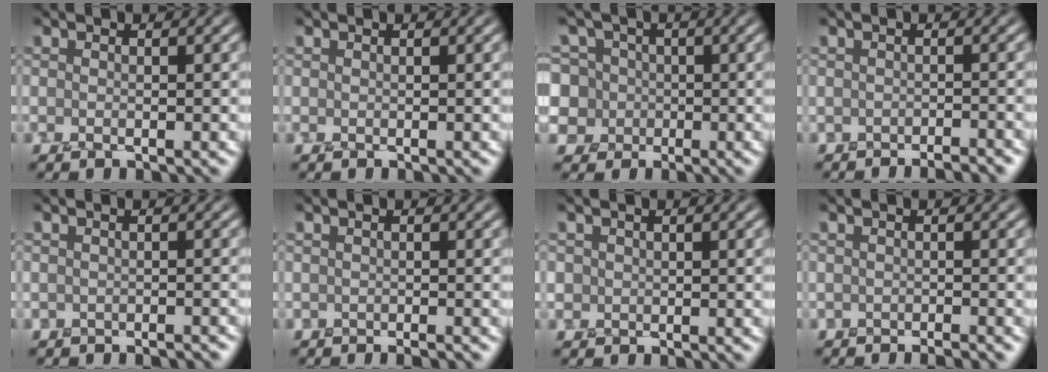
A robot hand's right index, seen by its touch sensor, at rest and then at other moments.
{"total": 0.0}
{"total": 7.9, "force": [1.8, 7.4, 2.0], "torque": [-0.042, 0.048, -0.001]}
{"total": 2.0, "force": [-2.0, 0.0, 0.4], "torque": [0.012, 0.014, -0.026]}
{"total": 1.1, "force": [-1.0, -0.1, -0.4], "torque": [0.021, 0.007, -0.007]}
{"total": 0.6, "force": [-0.5, -0.1, -0.1], "torque": [0.019, 0.004, -0.003]}
{"total": 1.2, "force": [0.1, 1.0, -0.5], "torque": [0.015, 0.001, 0.005]}
{"total": 0.9, "force": [-0.9, -0.2, 0.0], "torque": [0.018, 0.004, -0.011]}